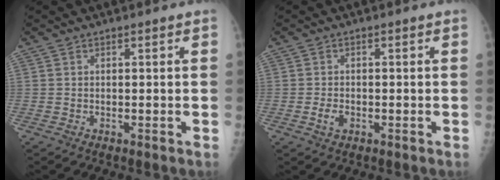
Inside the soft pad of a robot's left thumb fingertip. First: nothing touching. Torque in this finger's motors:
{"motor_torque": [-0.15, 0.10, 0.14, 0.06, 0.00]}